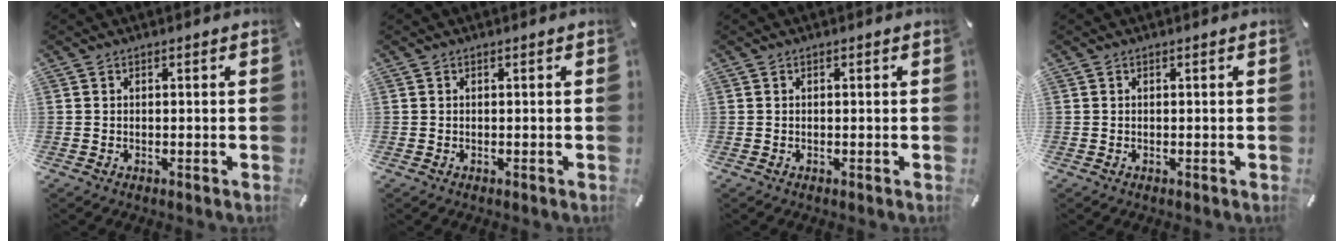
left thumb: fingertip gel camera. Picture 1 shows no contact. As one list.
[{"total": 0.0}, {"total": 0.0}, {"total": 0.0}]